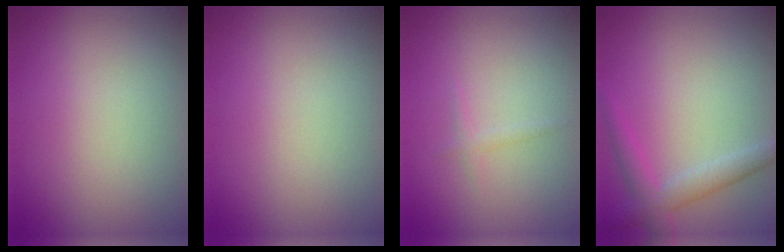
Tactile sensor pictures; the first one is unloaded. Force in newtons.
{"total": 0.0}
{"total": 0.8, "press": 0.8, "slide": 0.0}
{"total": 3.0, "press": 3.0, "slide": 0.0}